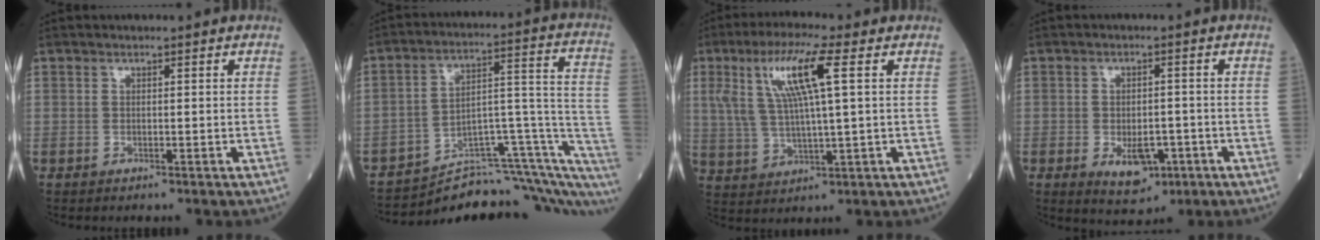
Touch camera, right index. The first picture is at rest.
{"total": 21.7, "force": [-19.9, 2.9, 8.0], "torque": [-0.035, 0.065, -0.273]}
{"total": 10.8, "force": [3.6, 0.8, 10.2], "torque": [-0.212, 0.014, 0.069]}
{"total": 6.2, "force": [-2.5, 3.3, 4.6], "torque": [-0.070, -0.004, -0.027]}